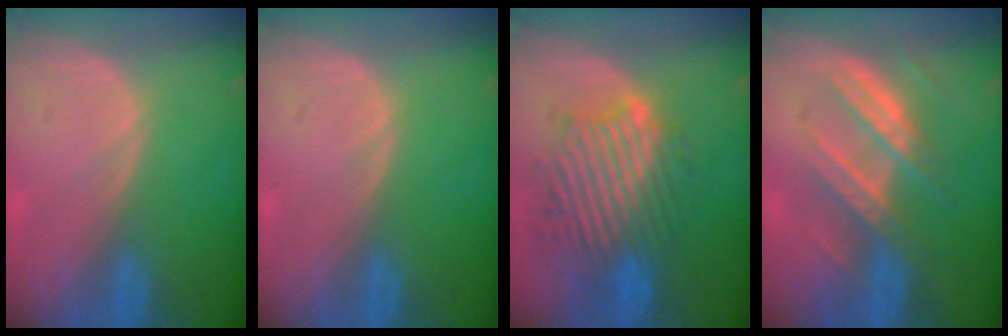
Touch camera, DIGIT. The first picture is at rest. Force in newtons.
{"total": 0.0}
{"total": 10.5, "press": 10.0, "slide": 3.2}
{"total": 7.2, "press": 7.1, "slide": 1.4}